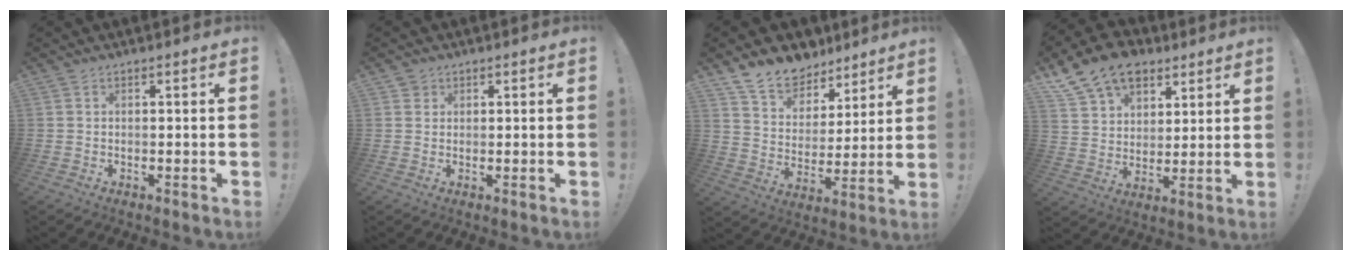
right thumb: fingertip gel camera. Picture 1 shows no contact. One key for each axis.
{"total": 1.7, "fx": 1.0, "fy": 1.4, "fz": 0.2, "tx": -0.001, "ty": -0.002, "tz": 0.017}
{"total": 13.2, "fx": 10.6, "fy": 7.1, "fz": 3.4, "tx": -0.075, "ty": -0.073, "tz": 0.203}
{"total": 14.5, "fx": 9.6, "fy": 9.4, "fz": 5.4, "tx": -0.100, "ty": -0.052, "tz": 0.184}